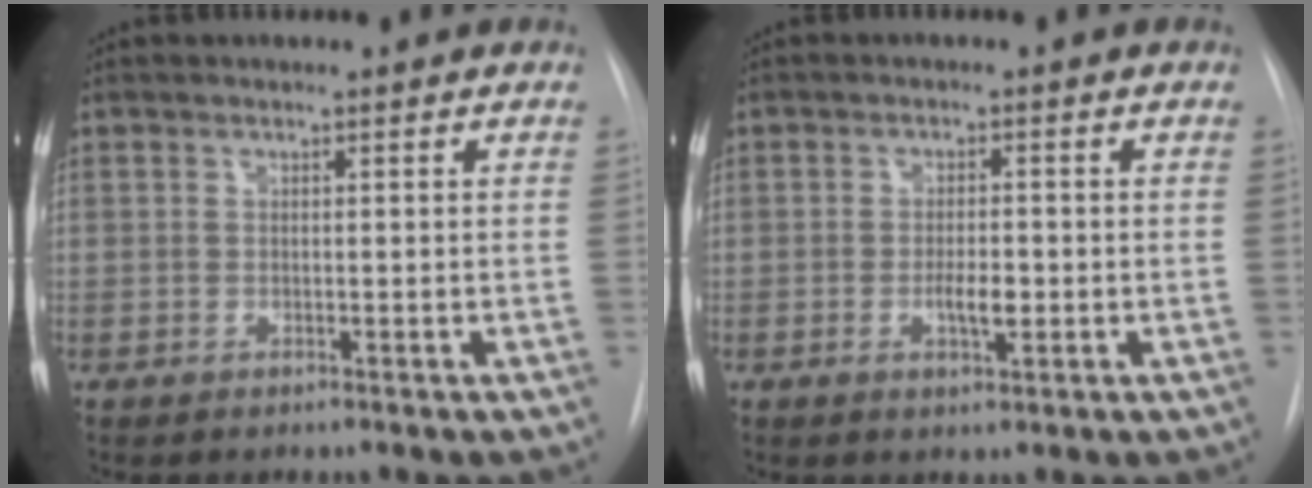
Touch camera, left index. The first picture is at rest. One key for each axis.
{"total": 3.0, "fx": -0.7, "fy": 1.0, "fz": 2.8, "tx": -0.049, "ty": 0.001, "tz": -0.009}